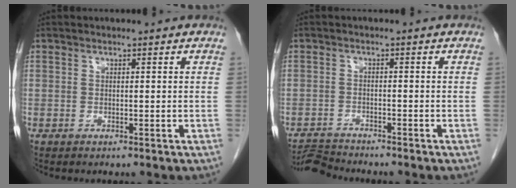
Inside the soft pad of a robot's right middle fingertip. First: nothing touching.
{"total": 3.6, "force": [-3.5, -0.5, -0.3], "torque": [0.007, -0.016, -0.061]}